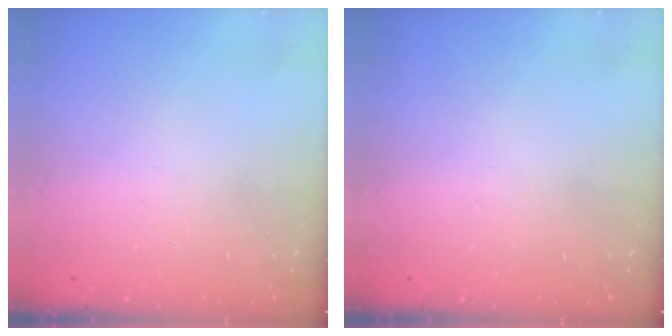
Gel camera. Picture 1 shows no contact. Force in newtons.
{"total": 0.0}